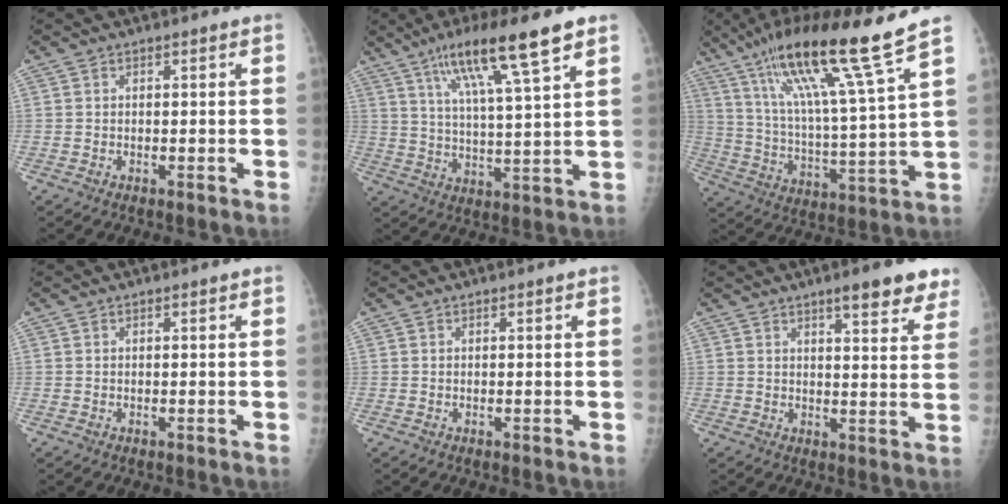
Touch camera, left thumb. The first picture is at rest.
{"total": 14.7, "force": [8.8, 1.5, 11.7], "torque": [-0.206, -0.024, 0.152]}
{"total": 19.1, "force": [12.9, -0.3, 14.1], "torque": [-0.233, -0.057, 0.223]}
{"total": 0.0}
{"total": 0.0}
{"total": 9.4, "force": [6.6, 2.3, 6.3], "torque": [-0.055, -0.031, 0.081]}